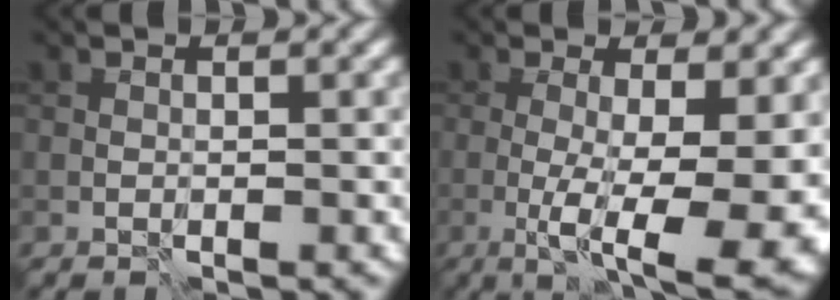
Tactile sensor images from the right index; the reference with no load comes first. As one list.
[{"total": 10.5, "force": [-1.5, 2.8, 10.0], "torque": [-0.123, -0.006, -0.018]}]